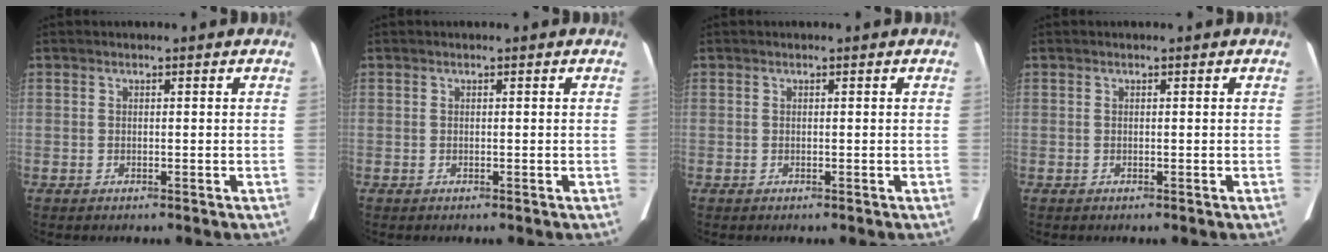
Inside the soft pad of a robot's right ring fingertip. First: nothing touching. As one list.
[{"total": 0.0}, {"total": 0.0}, {"total": 0.0}]